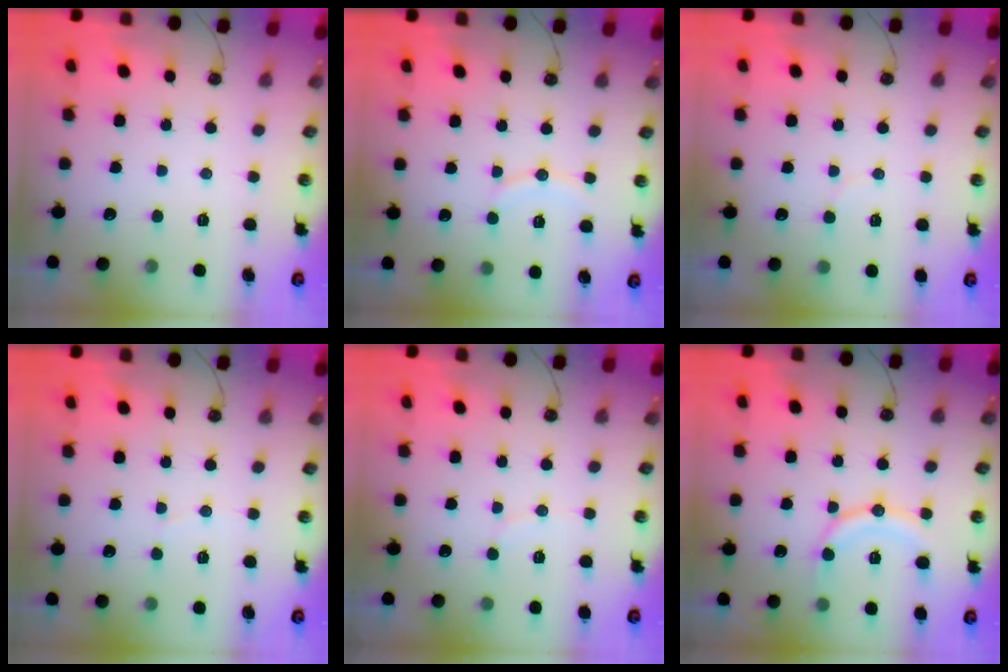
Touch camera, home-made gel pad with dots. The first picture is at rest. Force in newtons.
{"total": 7.8, "press": 7.8, "slide": 0.7}
{"total": 3.2, "press": 3.2, "slide": 0.5}
{"total": 2.2, "press": 2.2, "slide": 0.2}
{"total": 5.0, "press": 5.0, "slide": 0.4}
{"total": 12.4, "press": 12.4, "slide": 1.3}